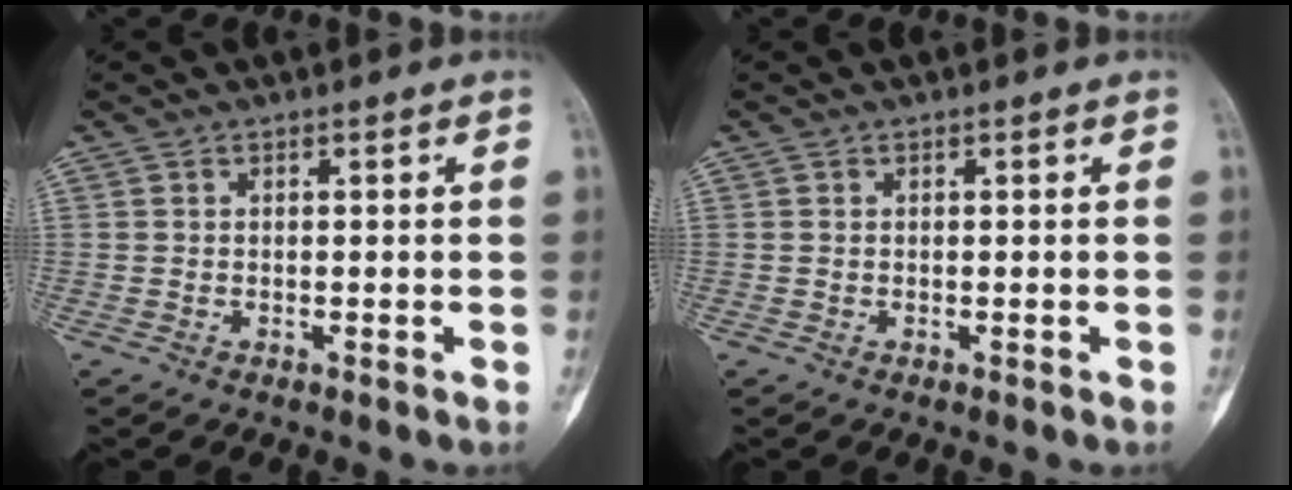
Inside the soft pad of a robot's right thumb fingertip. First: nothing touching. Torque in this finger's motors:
{"motor_torque": [-0.25, -0.06, -0.20, 0.23, 0.01]}